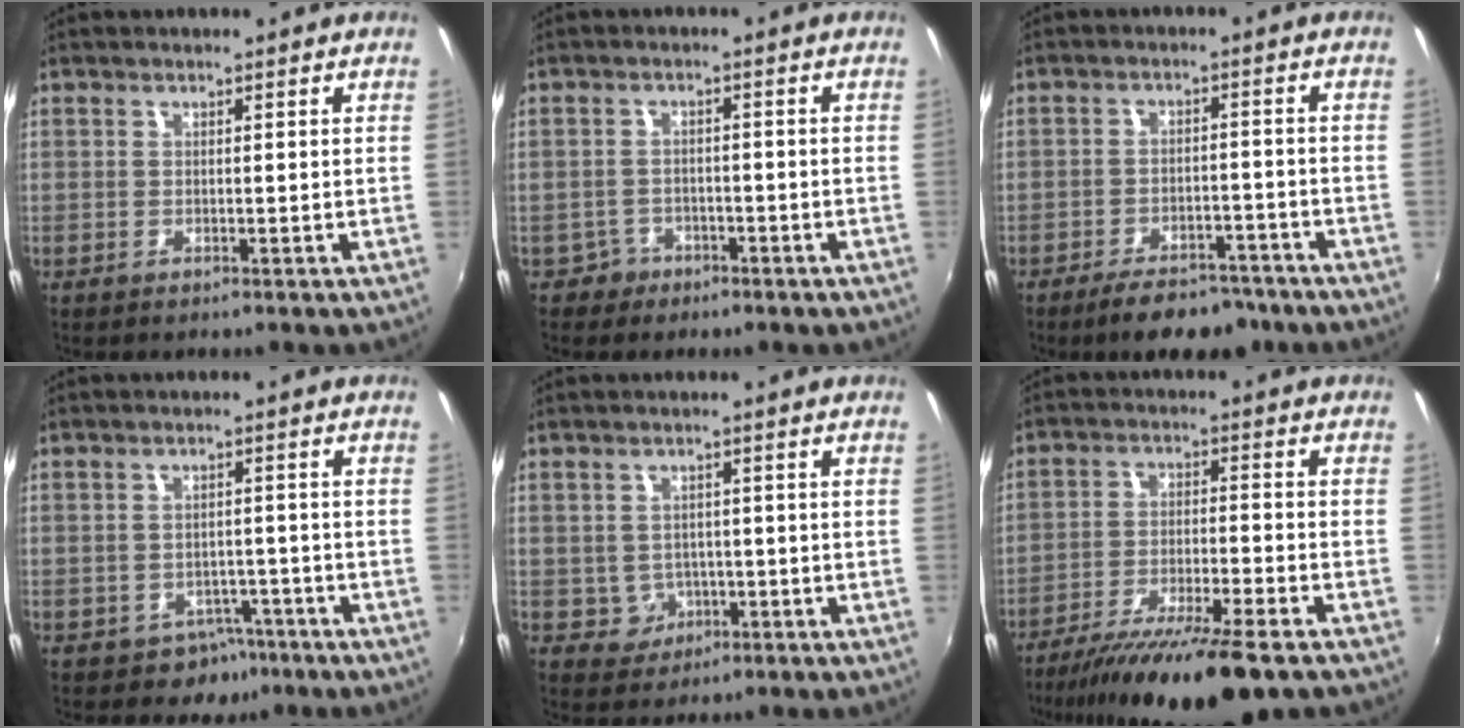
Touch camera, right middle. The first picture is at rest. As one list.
[{"total": 4.0, "force": [-2.4, 3.2, 0.1], "torque": [-0.012, 0.011, -0.038]}, {"total": 10.1, "force": [-8.0, 4.0, 4.8], "torque": [-0.103, 0.001, -0.112]}, {"total": 5.0, "force": [-3.2, 3.8, 0.7], "torque": [-0.020, 0.013, -0.035]}, {"total": 3.5, "force": [-0.9, 3.3, 0.6], "torque": [-0.020, 0.007, -0.002]}, {"total": 17.4, "force": [-13.5, 2.0, 10.7], "torque": [-0.203, -0.037, -0.222]}]